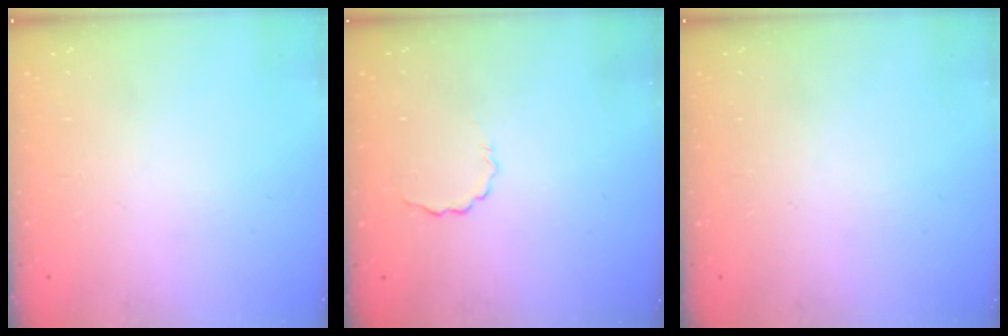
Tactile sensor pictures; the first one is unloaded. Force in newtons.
{"total": 2.9, "press": 2.7, "slide": 0.9}
{"total": 0.0}